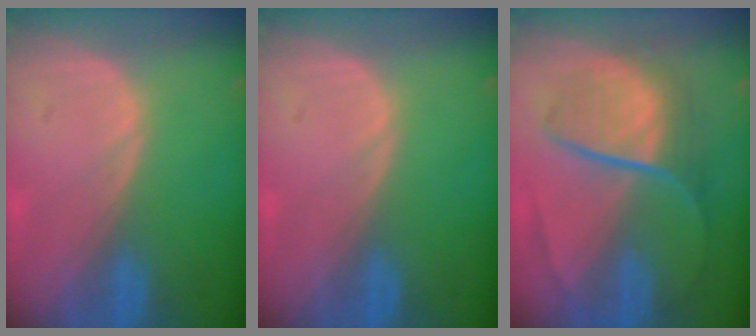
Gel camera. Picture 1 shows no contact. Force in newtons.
{"total": 0.0}
{"total": 8.9, "press": 7.6, "slide": 4.5}